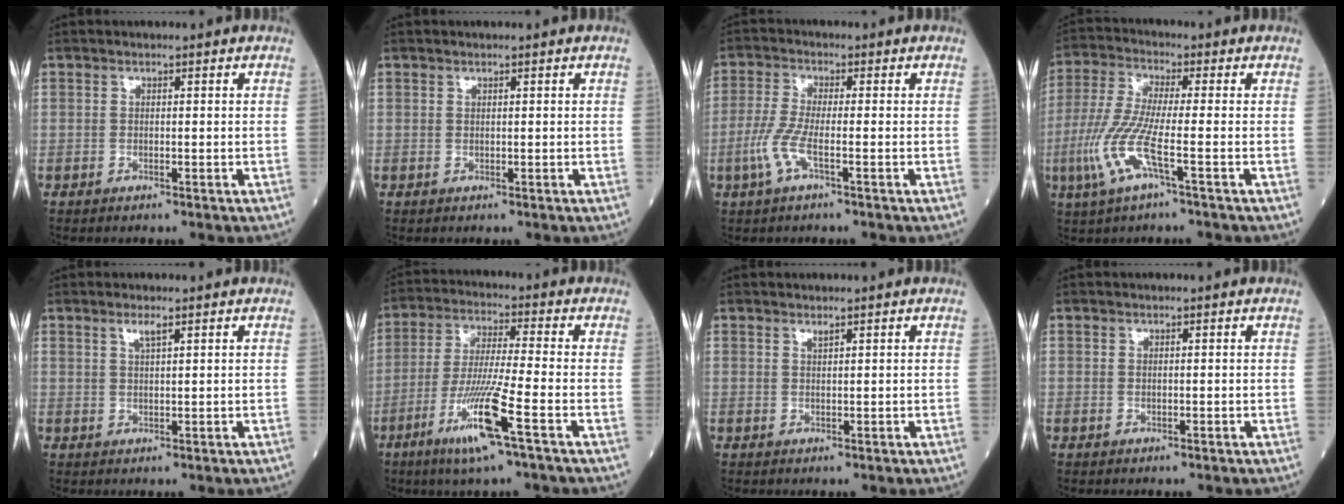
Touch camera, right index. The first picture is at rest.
{"total": 0.0}
{"total": 4.9, "force": [-1.8, 0.5, 4.5], "torque": [-0.106, -0.004, -0.042]}
{"total": 8.6, "force": [-2.9, 0.3, 8.1], "torque": [-0.181, -0.009, -0.067]}
{"total": 1.8, "force": [1.2, 0.1, 1.4], "torque": [-0.029, 0.002, 0.025]}
{"total": 10.8, "force": [-5.0, -0.8, 9.6], "torque": [-0.190, -0.021, -0.098]}
{"total": 0.7, "force": [0.6, -0.1, 0.3], "torque": [-0.007, -0.004, 0.012]}
{"total": 0.0}